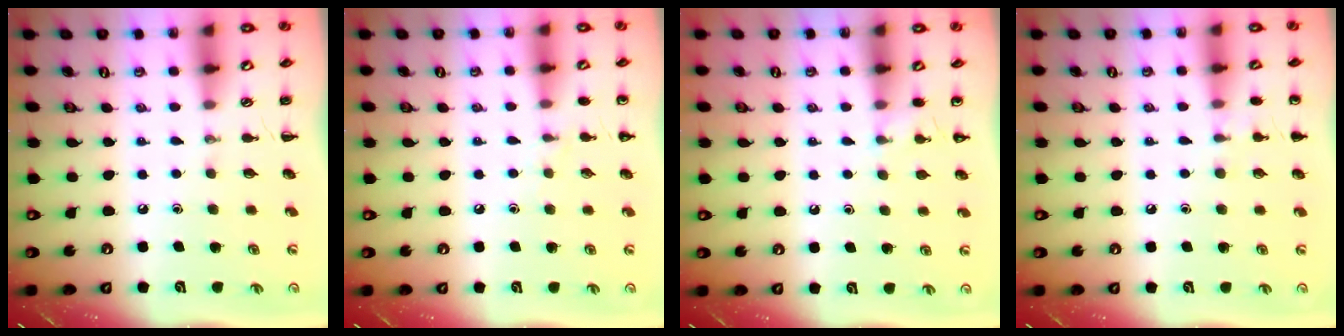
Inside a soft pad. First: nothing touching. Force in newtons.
{"total": 4.0, "press": 3.7, "slide": 1.5}
{"total": 3.6, "press": 3.4, "slide": 1.2}
{"total": 6.2, "press": 5.9, "slide": 1.9}